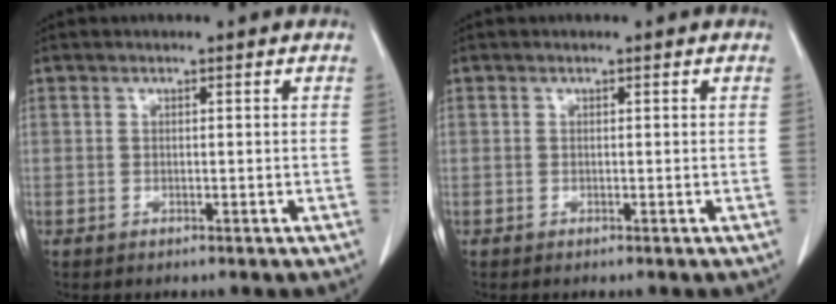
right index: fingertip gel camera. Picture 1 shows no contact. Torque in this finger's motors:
{"motor_torque": [0.00, 0.03, -0.04, -0.04]}